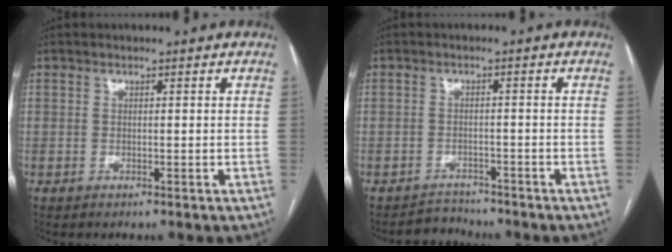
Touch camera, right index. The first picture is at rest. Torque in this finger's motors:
{"motor_torque": [-0.05, -0.10, -0.07, -0.06]}